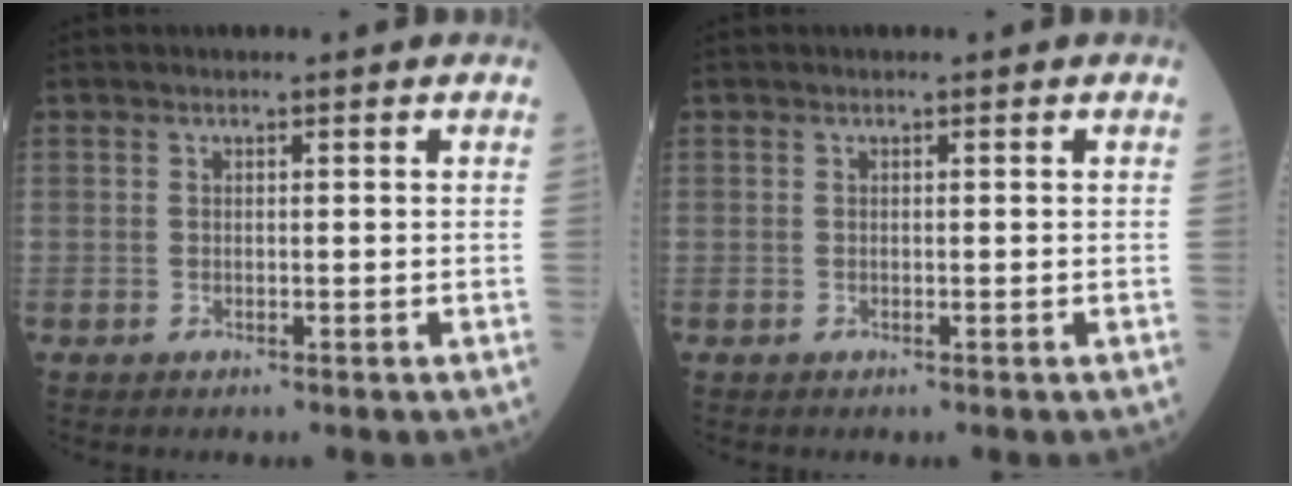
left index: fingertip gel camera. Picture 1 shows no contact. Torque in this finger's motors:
{"motor_torque": [0.00, 0.00, 0.00, 0.00]}